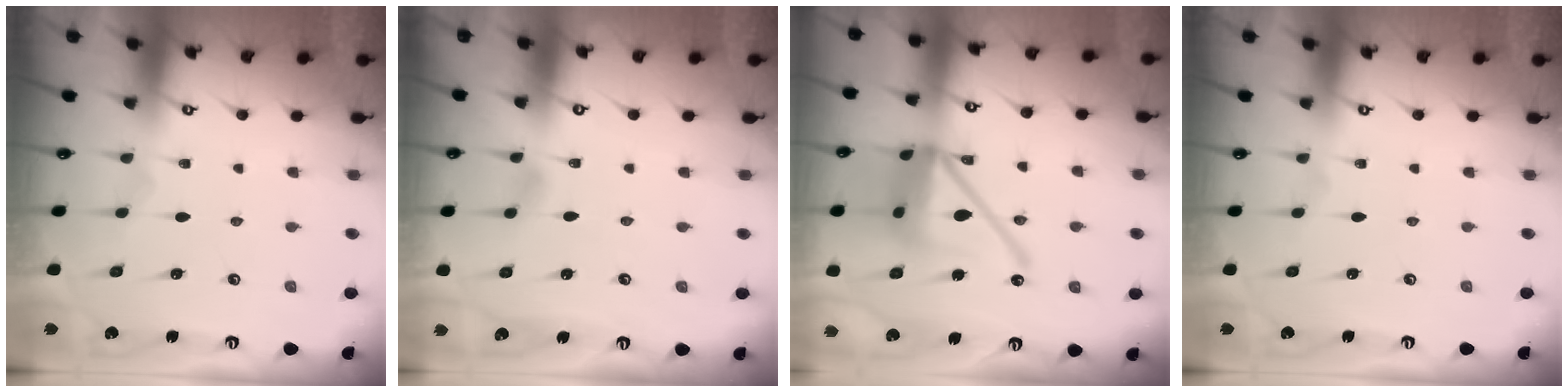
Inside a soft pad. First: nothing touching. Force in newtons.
{"total": 3.6, "press": 3.6, "slide": 0.4}
{"total": 18.2, "press": 18.1, "slide": 1.6}
{"total": 0.0}